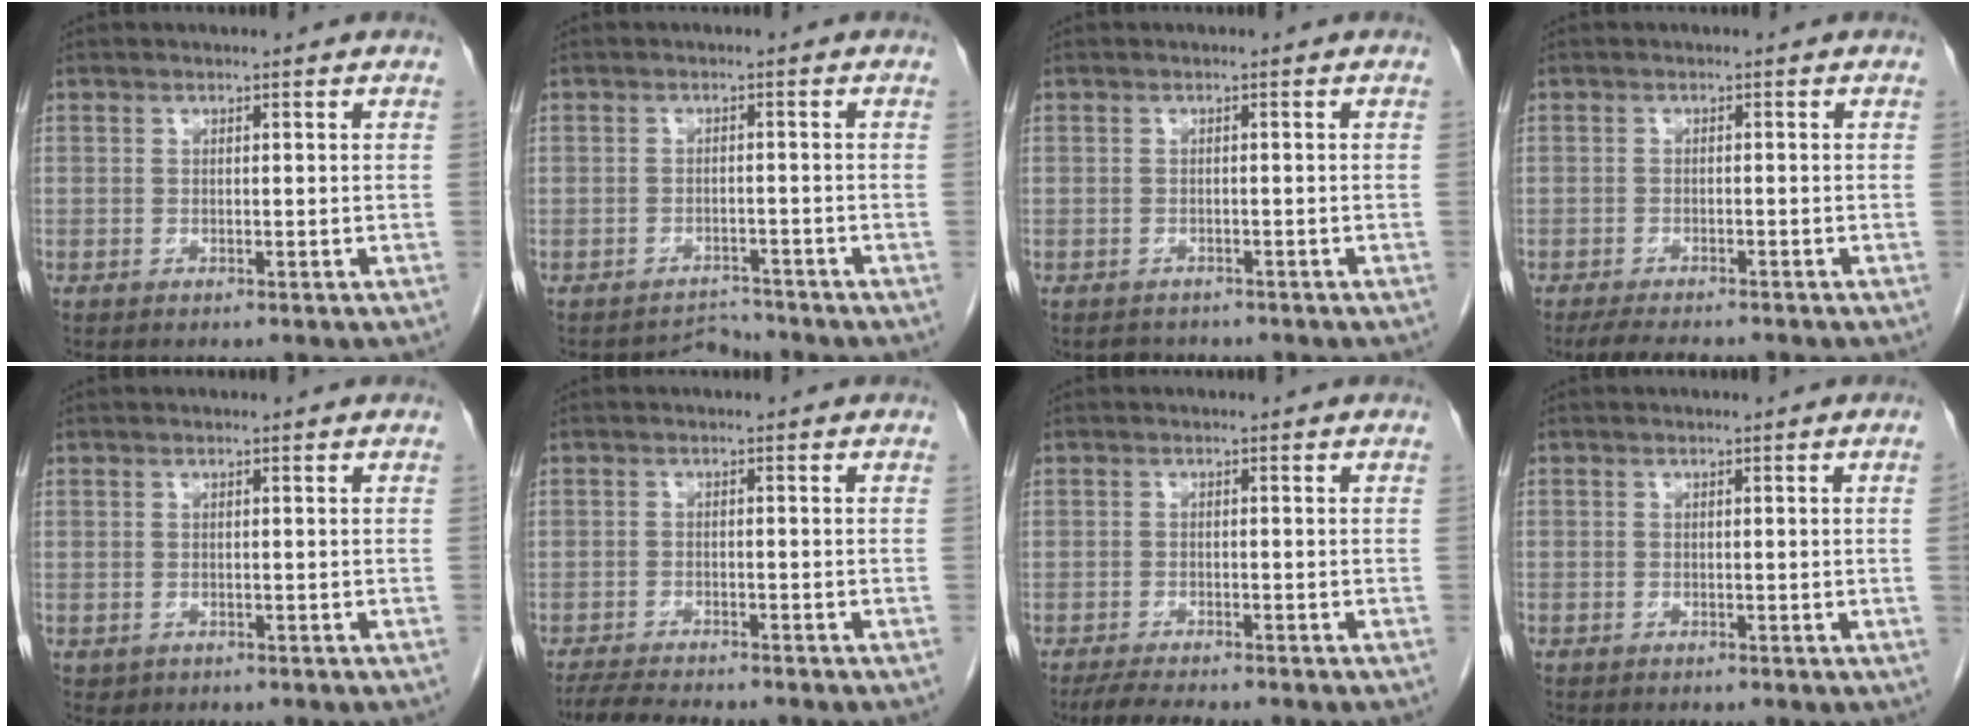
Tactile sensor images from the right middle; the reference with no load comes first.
{"total": 2.6, "force": [-2.3, 0.2, -1.3], "torque": [0.017, -0.002, -0.032]}
{"total": 2.4, "force": [-2.1, 1.1, -0.1], "torque": [-0.004, 0.000, -0.032]}
{"total": 5.6, "force": [-5.0, 0.7, 2.5], "torque": [-0.043, -0.016, -0.077]}
{"total": 0.7, "force": [-0.3, 0.7, 0.1], "torque": [-0.006, 0.003, 0.001]}
{"total": 6.8, "force": [-6.2, 0.6, 2.8], "torque": [-0.044, -0.017, -0.100]}
{"total": 4.6, "force": [-4.0, 0.2, 2.3], "torque": [-0.045, -0.017, -0.065]}
{"total": 0.9, "force": [-0.2, -0.3, 0.8], "torque": [-0.005, 0.002, -0.003]}